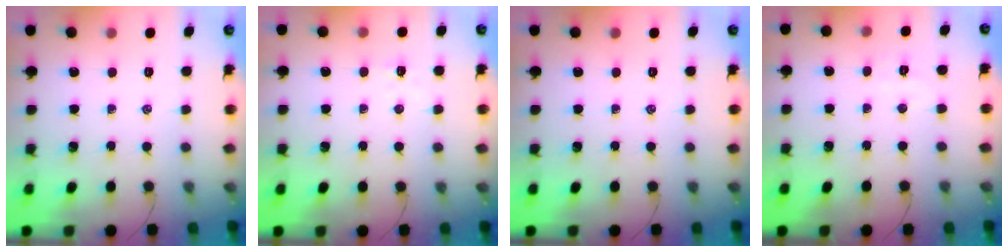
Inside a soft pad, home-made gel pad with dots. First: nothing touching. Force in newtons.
{"total": 2.9, "press": 2.8, "slide": 0.9}
{"total": 0.0}
{"total": 2.7, "press": 2.6, "slide": 0.7}